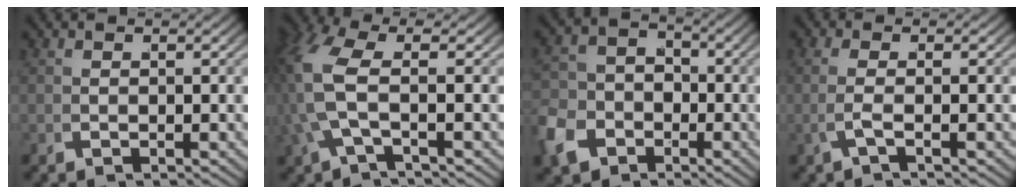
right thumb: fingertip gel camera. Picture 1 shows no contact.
{"total": 5.6, "force": [0.2, 2.6, 4.9], "torque": [-0.137, -0.017, 0.017]}
{"total": 7.1, "force": [-3.1, 5.7, 2.7], "torque": [-0.051, -0.030, -0.041]}
{"total": 2.0, "force": [-0.1, 0.1, 1.9], "torque": [-0.052, -0.001, 0.001]}